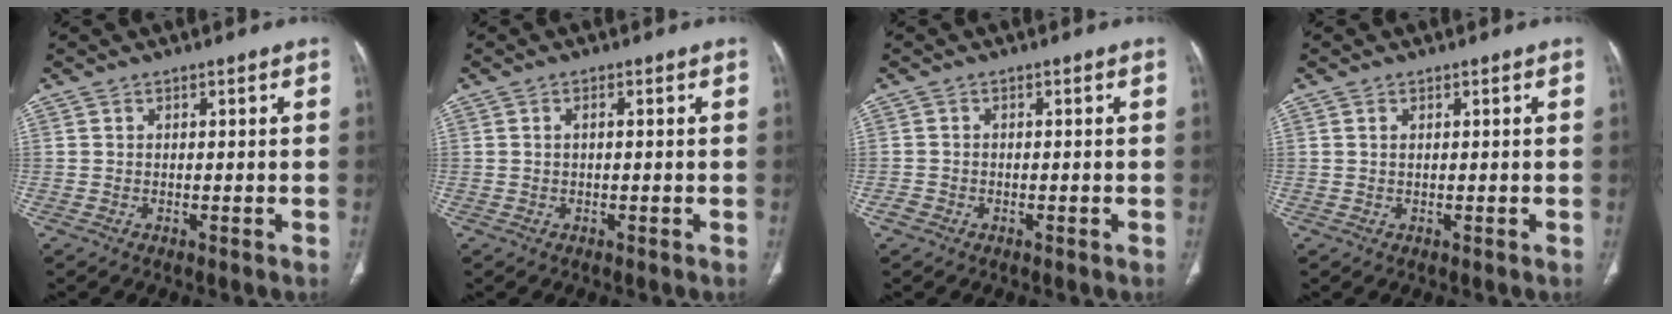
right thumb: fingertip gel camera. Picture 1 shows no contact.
{"total": 1.1, "force": [0.1, 0.4, 1.0], "torque": [-0.022, 0.002, 0.002]}
{"total": 1.4, "force": [-0.8, 1.2, 0.4], "torque": [-0.006, 0.004, -0.017]}
{"total": 0.7, "force": [0.3, 0.3, 0.6], "torque": [-0.013, 0.003, 0.006]}